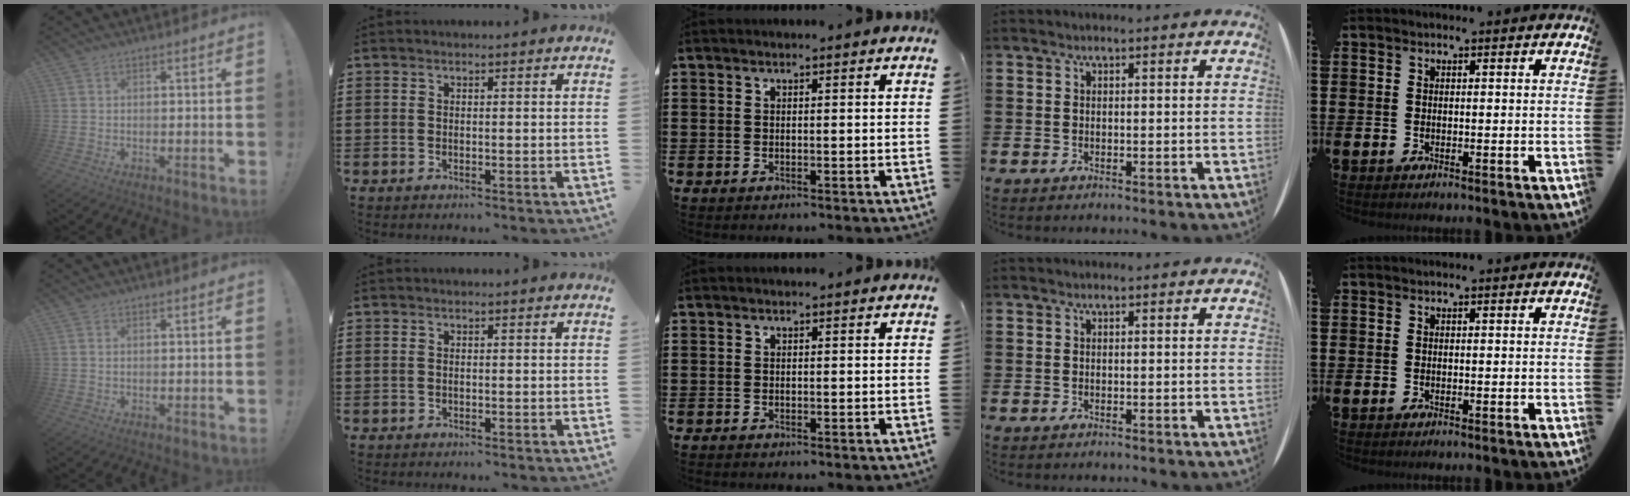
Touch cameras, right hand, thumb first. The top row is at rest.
{"thumb": {"total": 0.6, "force": [0.1, 0.3, 0.4], "torque": [-0.016, 0.004, 0.004]}}